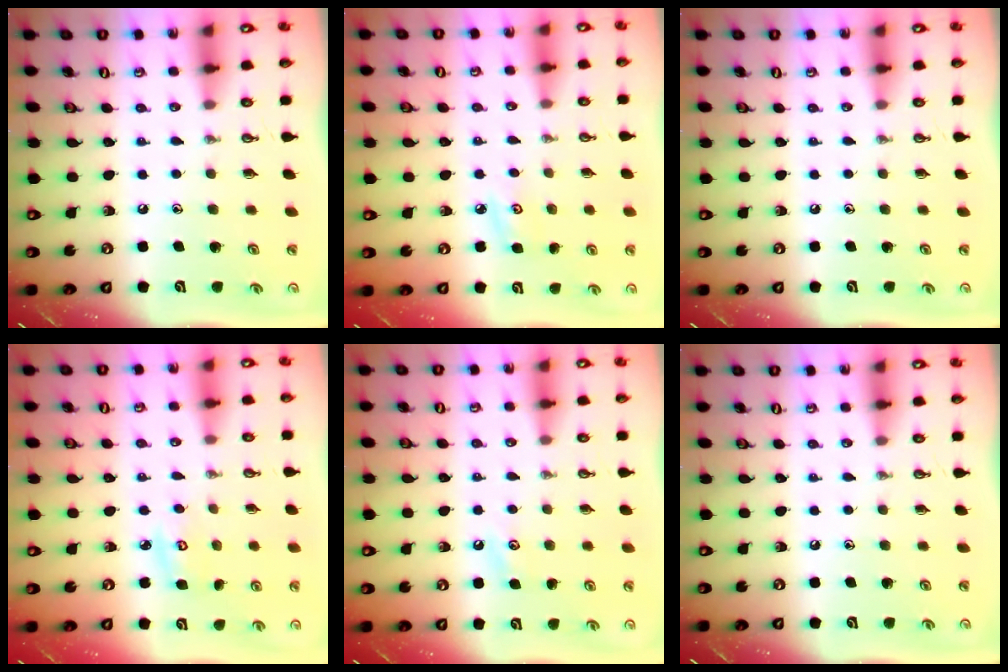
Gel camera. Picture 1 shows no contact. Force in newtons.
{"total": 3.7, "press": 3.6, "slide": 0.4}
{"total": 0.0}
{"total": 5.3, "press": 5.3, "slide": 0.3}
{"total": 2.8, "press": 2.7, "slide": 0.5}
{"total": 0.0}